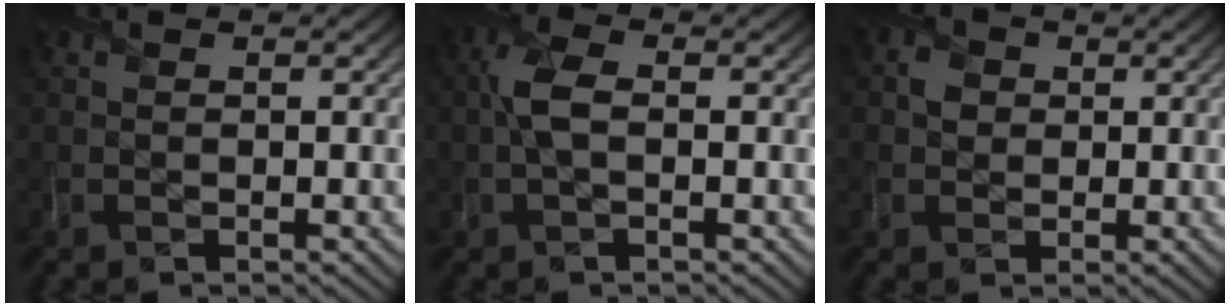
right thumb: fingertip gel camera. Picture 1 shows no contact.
{"total": 3.8, "force": [0.0, 1.8, 3.4], "torque": [-0.081, 0.008, -0.006]}
{"total": 2.3, "force": [0.2, 2.2, 0.7], "torque": [-0.013, -0.002, -0.001]}